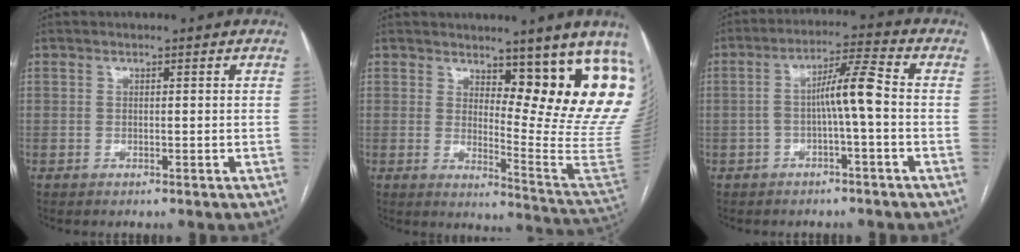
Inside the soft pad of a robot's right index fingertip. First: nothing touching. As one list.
[{"total": 14.5, "force": [9.3, 1.8, 10.9], "torque": [-0.127, -0.030, 0.110]}, {"total": 6.7, "force": [-1.0, 0.2, 6.6], "torque": [-0.116, 0.025, -0.016]}]